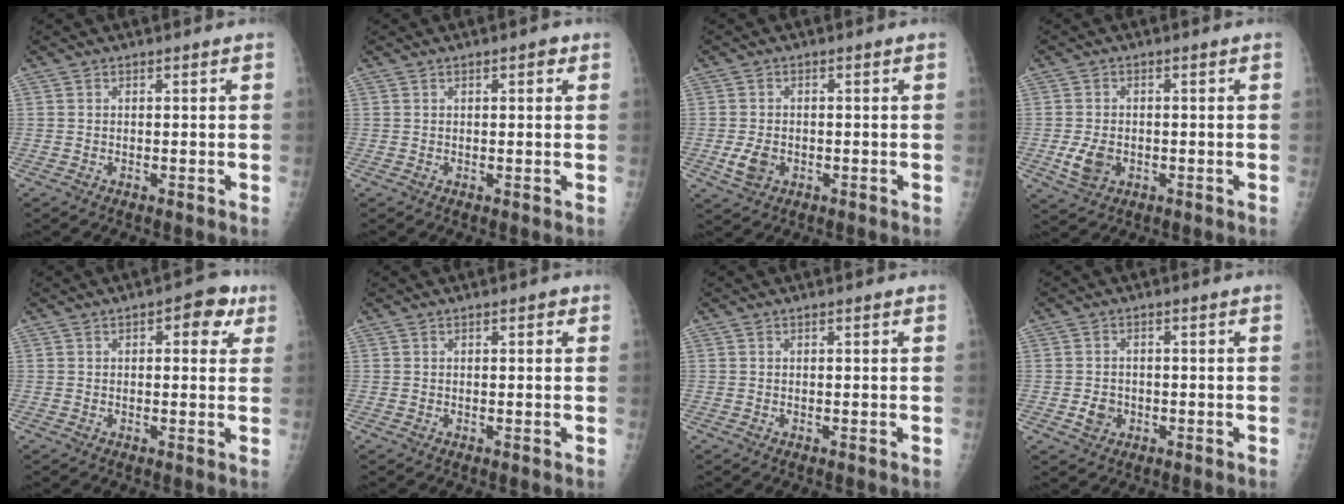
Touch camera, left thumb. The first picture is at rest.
{"total": 1.8, "force": [0.8, 0.7, 1.5], "torque": [-0.016, 0.001, 0.009]}
{"total": 3.9, "force": [-1.1, 2.8, 2.5], "torque": [-0.045, 0.000, -0.016]}
{"total": 4.8, "force": [-1.2, 3.5, 3.2], "torque": [-0.057, -0.003, -0.017]}
{"total": 6.2, "force": [2.6, 3.1, 4.7], "torque": [-0.029, -0.001, 0.023]}
{"total": 1.4, "force": [0.7, 0.6, 1.1], "torque": [-0.012, 0.001, 0.008]}
{"total": 0.5, "force": [0.3, 0.1, 0.4], "torque": [-0.007, 0.001, 0.004]}
{"total": 2.9, "force": [-0.8, 2.5, 1.2], "torque": [-0.011, 0.004, -0.010]}